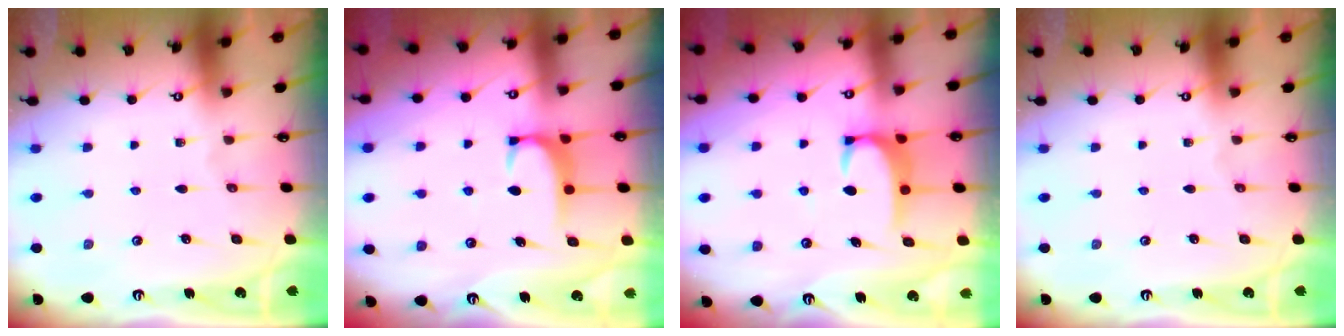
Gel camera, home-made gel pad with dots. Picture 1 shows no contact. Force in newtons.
{"total": 1.6, "press": 1.5, "slide": 0.5}
{"total": 2.7, "press": 2.7, "slide": 0.3}
{"total": 0.0}